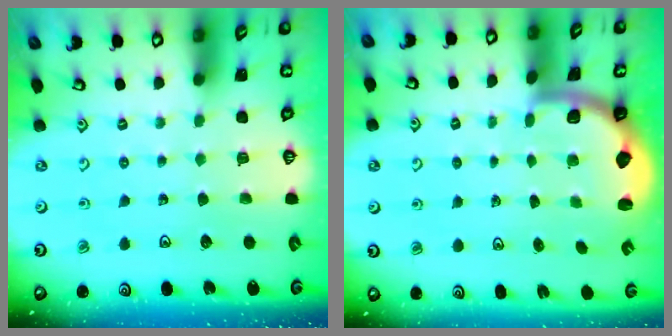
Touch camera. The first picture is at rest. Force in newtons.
{"total": 2.0, "press": 2.0, "slide": 0.5}